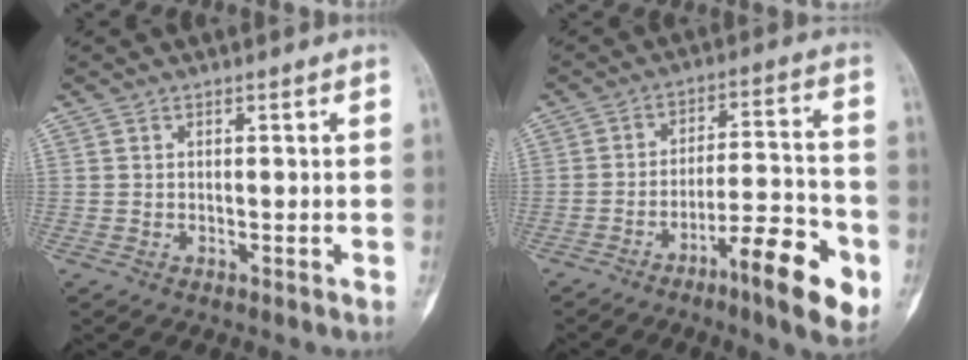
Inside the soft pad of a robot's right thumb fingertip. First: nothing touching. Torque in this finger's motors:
{"motor_torque": [0.37, 0.45, -0.08, -0.18, 0.07]}